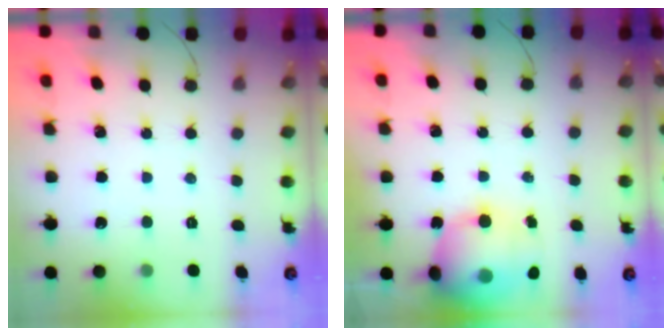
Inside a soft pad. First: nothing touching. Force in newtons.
{"total": 20.0, "press": 19.5, "slide": 4.2}